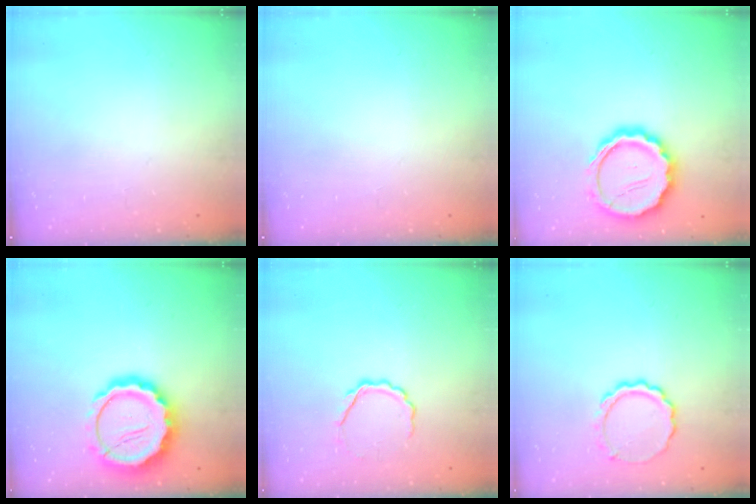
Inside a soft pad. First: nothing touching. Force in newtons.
{"total": 0.0}
{"total": 16.7, "press": 16.4, "slide": 3.3}
{"total": 14.9, "press": 14.5, "slide": 3.1}
{"total": 5.3, "press": 5.1, "slide": 1.2}
{"total": 8.5, "press": 8.4, "slide": 1.1}